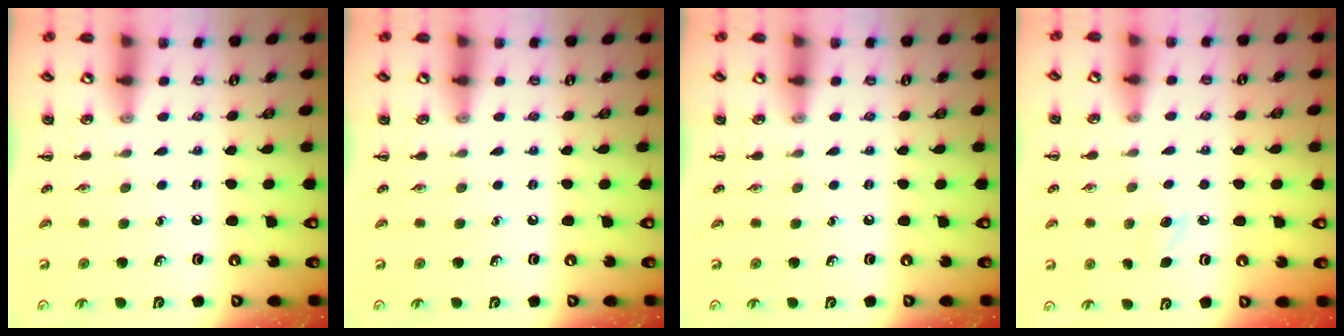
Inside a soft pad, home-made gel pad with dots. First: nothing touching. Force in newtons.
{"total": 0.0}
{"total": 0.0}
{"total": 4.3, "press": 4.2, "slide": 1.1}